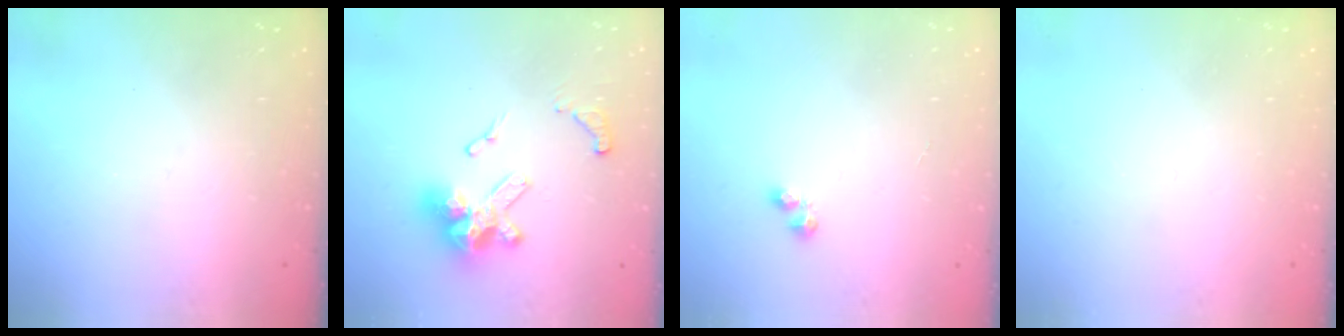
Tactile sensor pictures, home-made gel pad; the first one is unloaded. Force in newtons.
{"total": 15.3, "press": 15.3, "slide": 0.6}
{"total": 2.7, "press": 2.7, "slide": 0.4}
{"total": 0.0}